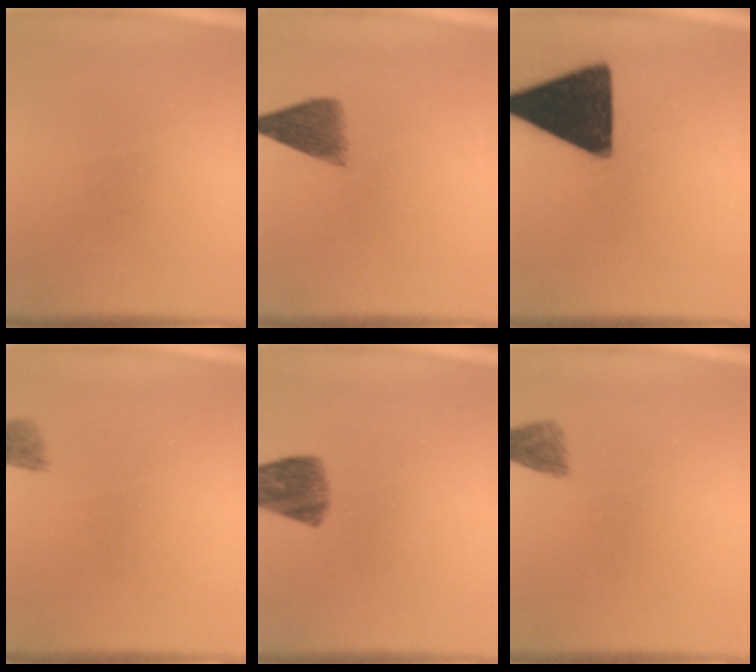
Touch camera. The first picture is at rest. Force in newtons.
{"total": 5.2}
{"total": 18.1}
{"total": 1.9}
{"total": 7.4}
{"total": 2.4}